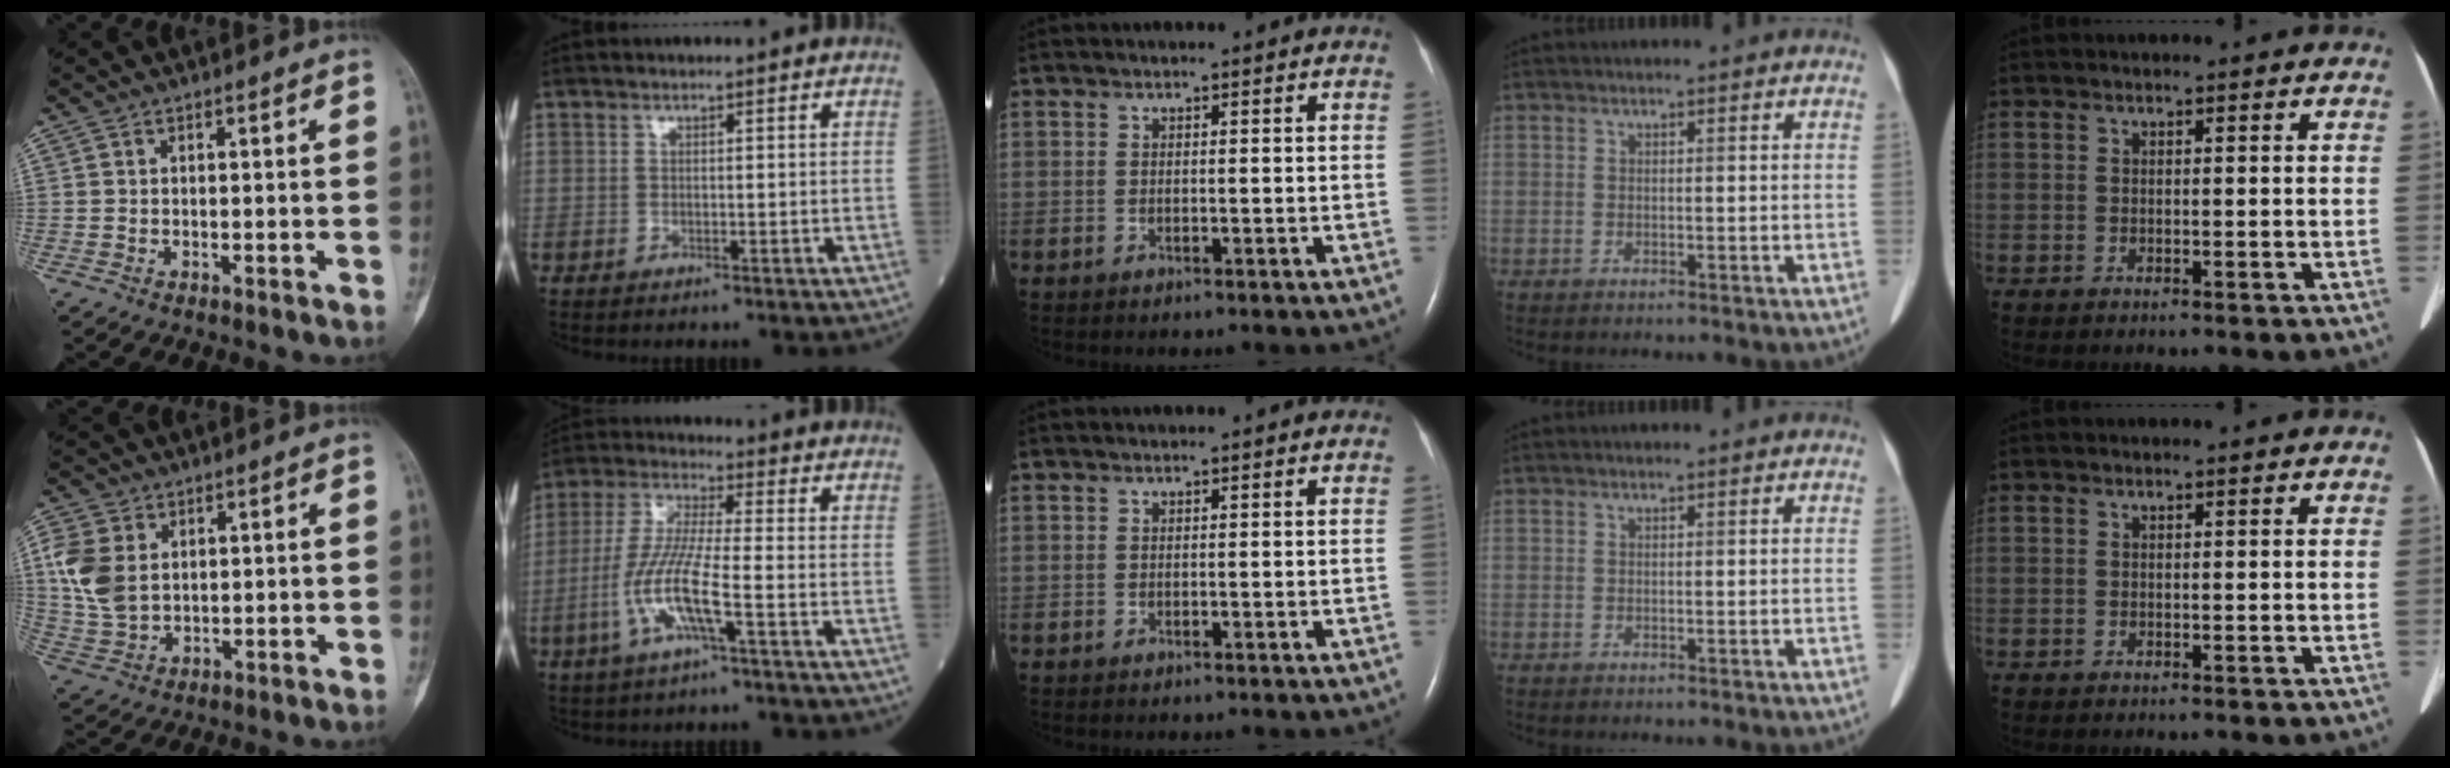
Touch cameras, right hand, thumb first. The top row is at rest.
{"thumb": {"total": 9.5, "force": [2.1, 6.8, 6.3], "torque": [-0.128, -0.004, 0.047]}, "index": {"total": 9.5, "force": [-3.4, 0.3, 8.8], "torque": [-0.187, -0.003, -0.070]}}